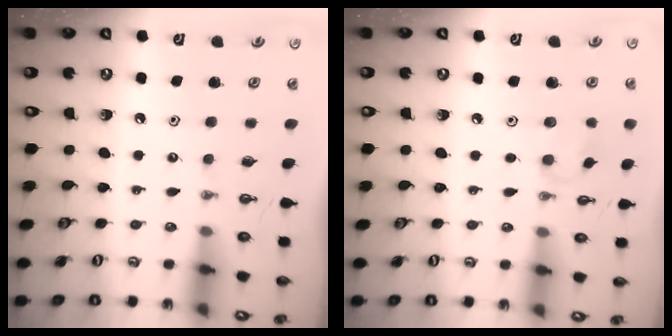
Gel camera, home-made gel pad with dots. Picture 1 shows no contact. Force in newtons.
{"total": 5.5, "press": 5.4, "slide": 1.1}